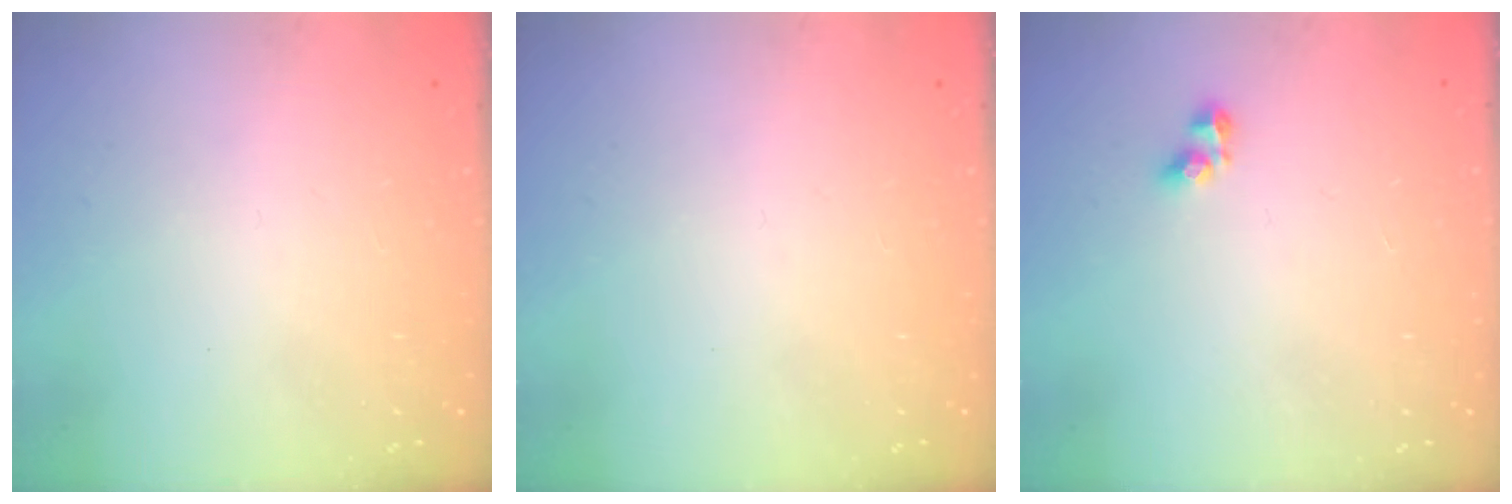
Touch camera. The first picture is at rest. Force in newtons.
{"total": 0.0}
{"total": 3.1, "press": 3.1, "slide": 0.3}